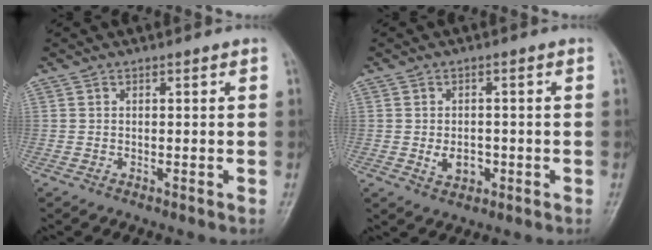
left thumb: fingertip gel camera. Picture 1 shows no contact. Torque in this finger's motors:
{"motor_torque": [0.02, 0.07, 0.11, -0.07, 0.00]}